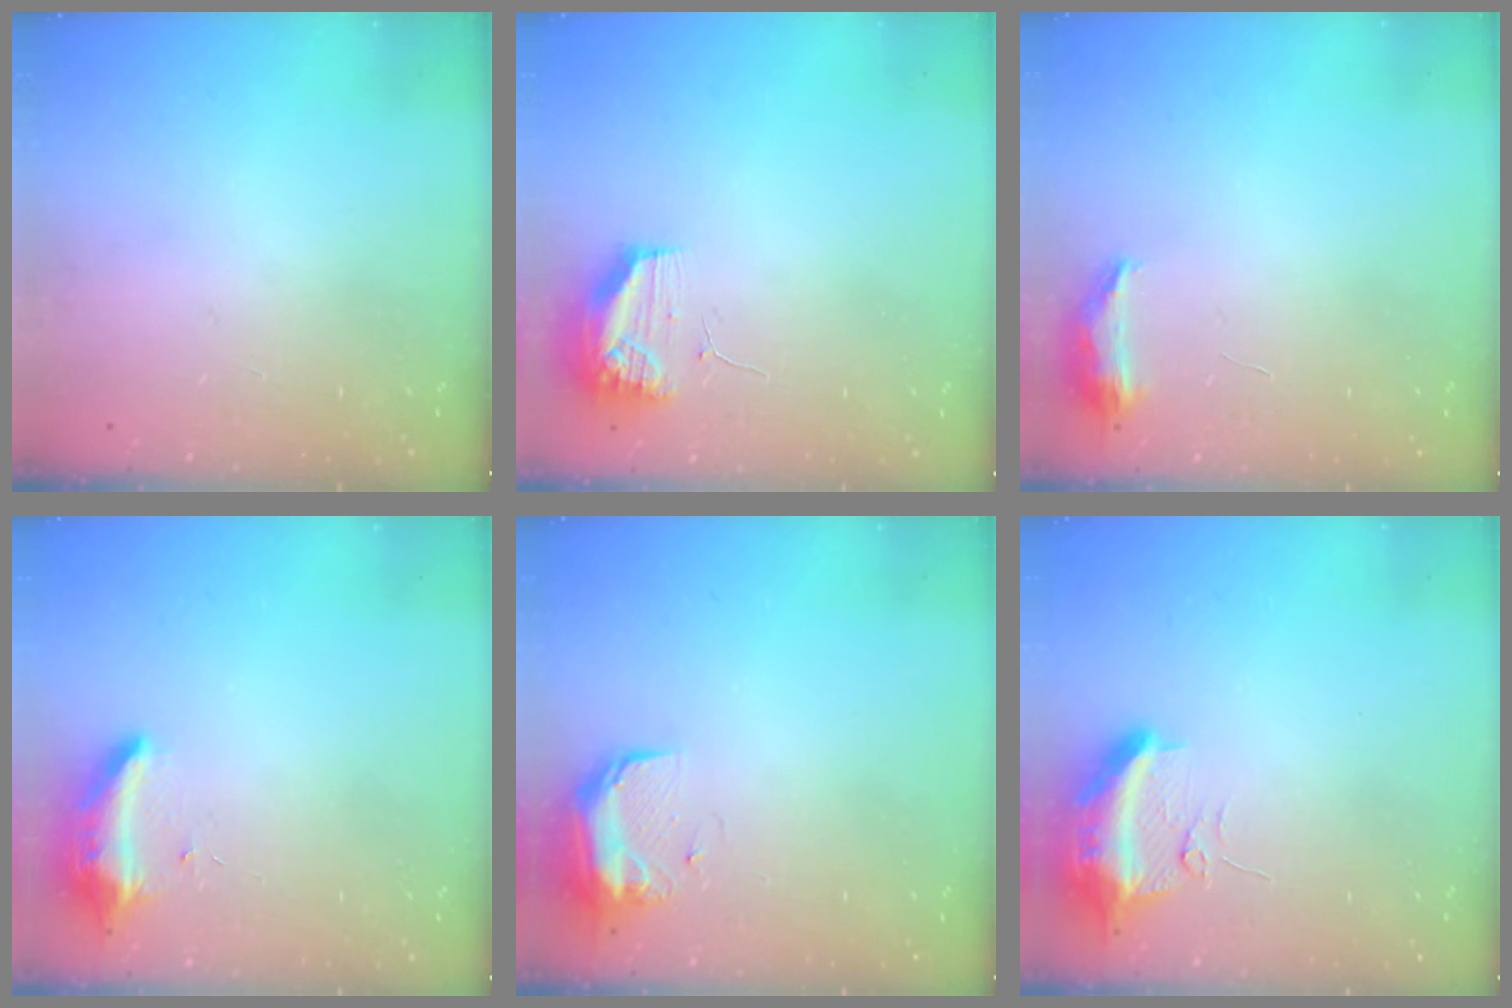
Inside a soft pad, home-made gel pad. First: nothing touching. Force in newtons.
{"total": 10.8, "press": 10.5, "slide": 2.8}
{"total": 6.6, "press": 6.6, "slide": 0.6}
{"total": 8.8, "press": 8.8, "slide": 0.6}
{"total": 9.1, "press": 9.0, "slide": 0.9}
{"total": 10.4, "press": 10.3, "slide": 1.3}